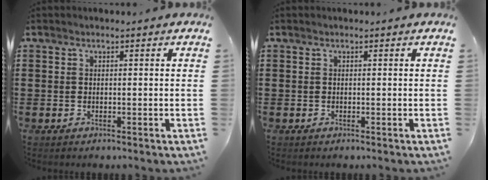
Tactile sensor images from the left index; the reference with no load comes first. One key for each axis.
{"total": 0.0}